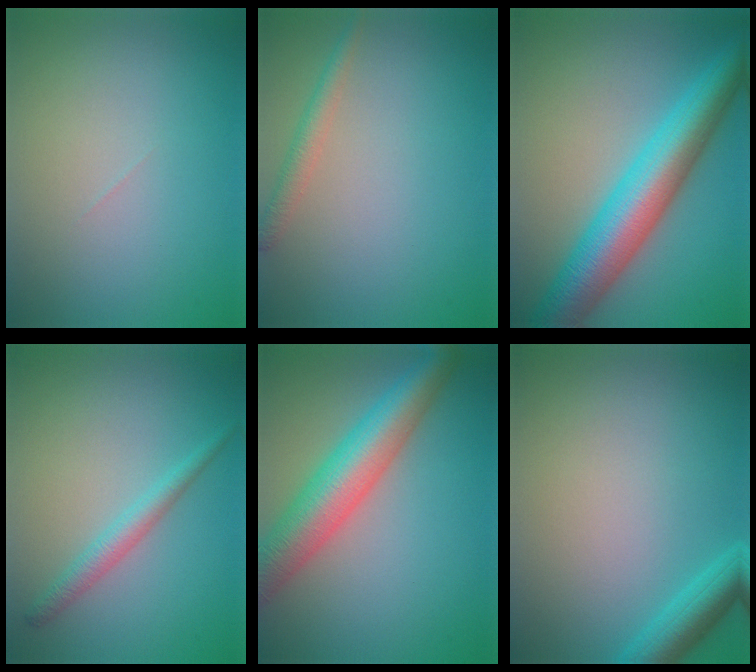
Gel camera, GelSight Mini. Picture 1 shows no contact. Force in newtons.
{"total": 1.8, "press": 1.8, "slide": 0.1}
{"total": 9.5, "press": 9.5, "slide": 0.2}
{"total": 2.2, "press": 2.2, "slide": 0.1}
{"total": 8.0, "press": 8.0, "slide": 0.3}
{"total": 3.3, "press": 3.3, "slide": 0.2}